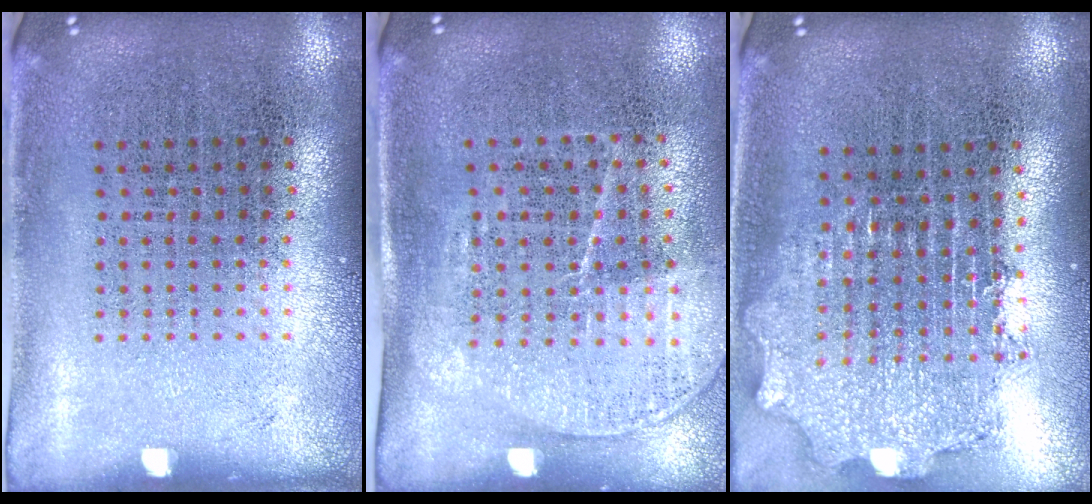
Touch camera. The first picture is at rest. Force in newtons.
{"total": 1.6, "press": 1.4, "slide": 0.9}
{"total": 2.1, "press": 1.6, "slide": 1.4}